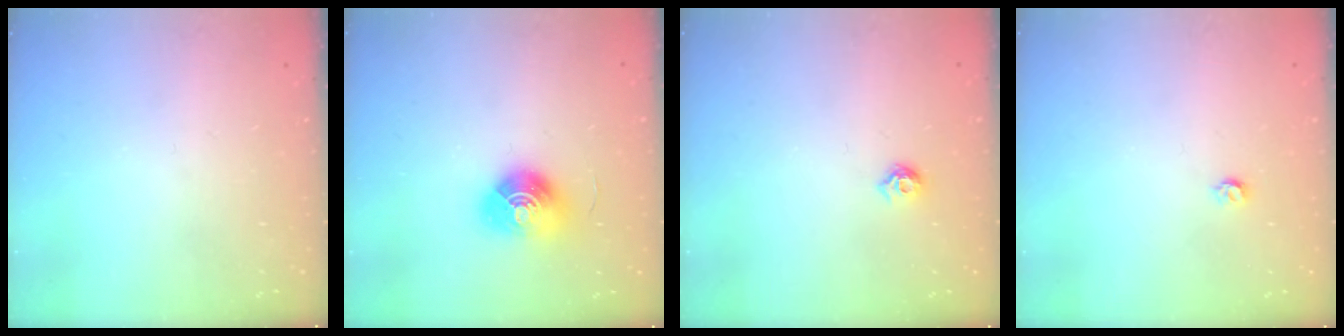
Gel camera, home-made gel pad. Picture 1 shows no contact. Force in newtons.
{"total": 10.4, "press": 10.4, "slide": 0.3}
{"total": 5.1, "press": 5.0, "slide": 0.9}
{"total": 3.2, "press": 3.2, "slide": 0.5}